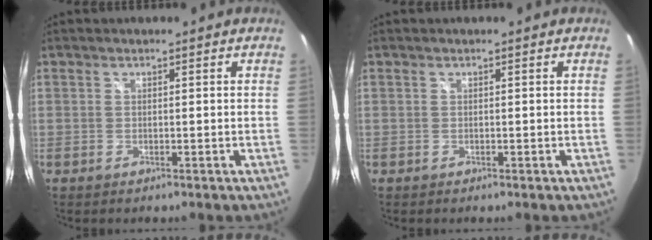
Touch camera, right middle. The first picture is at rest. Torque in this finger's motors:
{"motor_torque": [0.16, -0.21, 0.01, 0.01]}